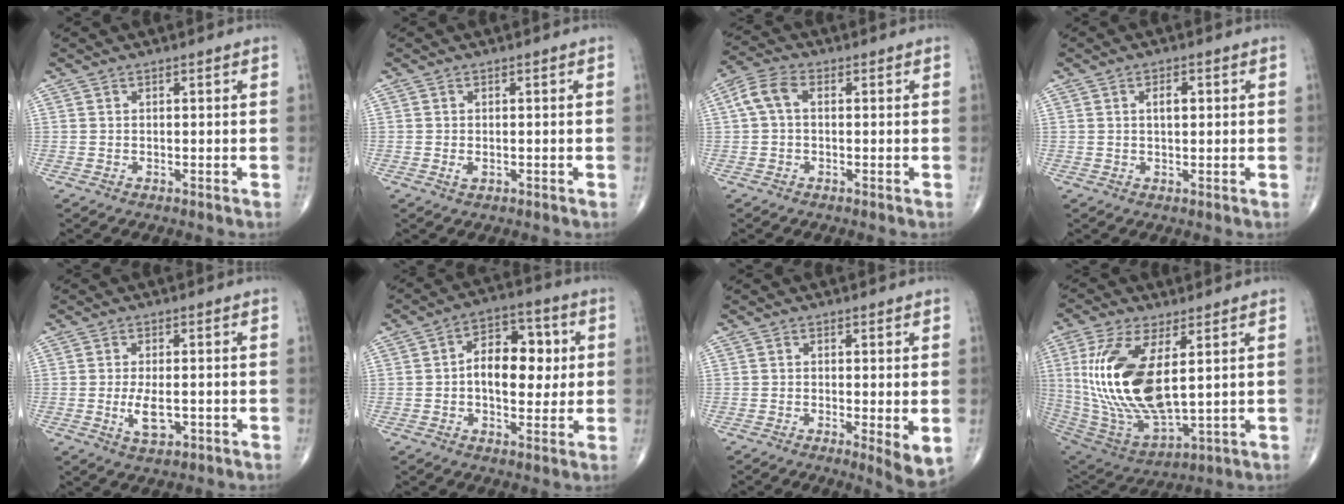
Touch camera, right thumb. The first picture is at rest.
{"total": 1.2, "force": [-0.3, 0.7, 1.0], "torque": [-0.018, -0.002, -0.005]}
{"total": 5.1, "force": [0.5, 3.1, 4.1], "torque": [-0.087, 0.018, 0.004]}
{"total": 2.8, "force": [0.6, 1.3, 2.3], "torque": [-0.038, 0.002, 0.009]}
{"total": 4.8, "force": [-1.0, 2.2, 4.2], "torque": [-0.078, -0.007, -0.015]}
{"total": 12.2, "force": [0.8, 7.4, 9.6], "torque": [-0.113, 0.017, 0.008]}
{"total": 5.2, "force": [-0.7, 1.3, 5.0], "torque": [-0.079, -0.017, -0.013]}
{"total": 21.1, "force": [3.7, 9.1, 18.7], "torque": [-0.390, -0.029, 0.084]}